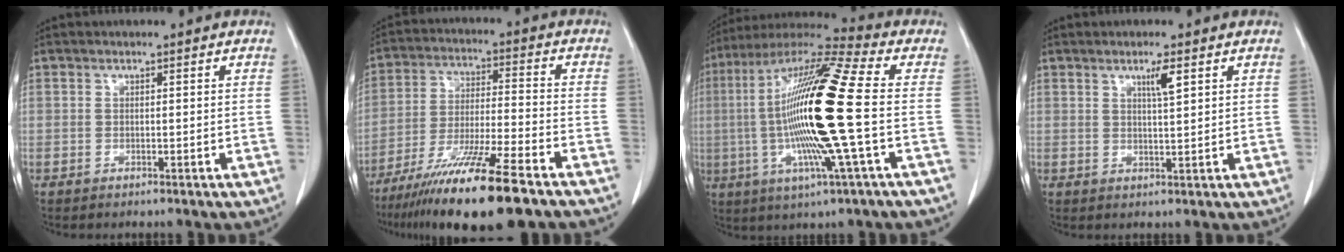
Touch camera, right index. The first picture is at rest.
{"total": 16.1, "force": [-11.2, 0.2, 11.7], "torque": [-0.212, -0.047, -0.196]}
{"total": 22.1, "force": [-1.5, 0.8, 22.0], "torque": [-0.449, -0.003, -0.045]}
{"total": 2.9, "force": [1.5, 0.0, 2.5], "torque": [-0.045, -0.005, 0.026]}